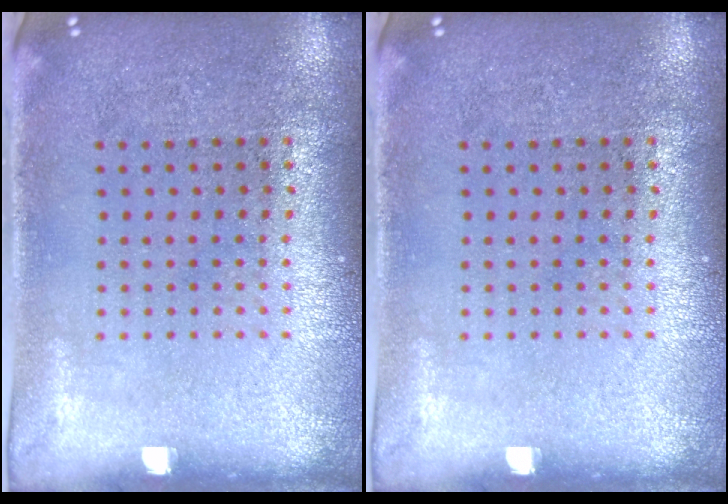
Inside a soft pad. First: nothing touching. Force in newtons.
{"total": 0.0}